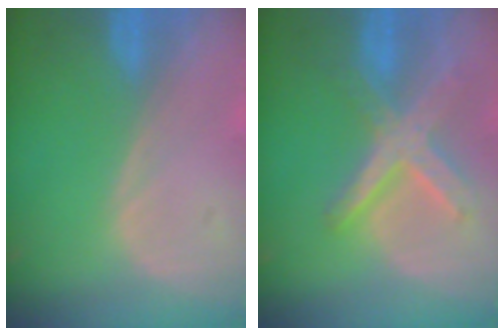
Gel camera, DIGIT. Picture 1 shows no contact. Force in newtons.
{"total": 8.4, "press": 7.2, "slide": 4.2}